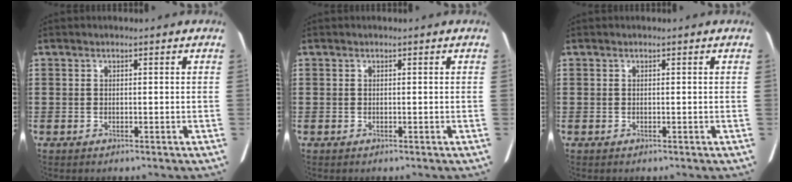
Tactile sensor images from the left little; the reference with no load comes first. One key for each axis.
{"total": 0.0}
{"total": 0.0}